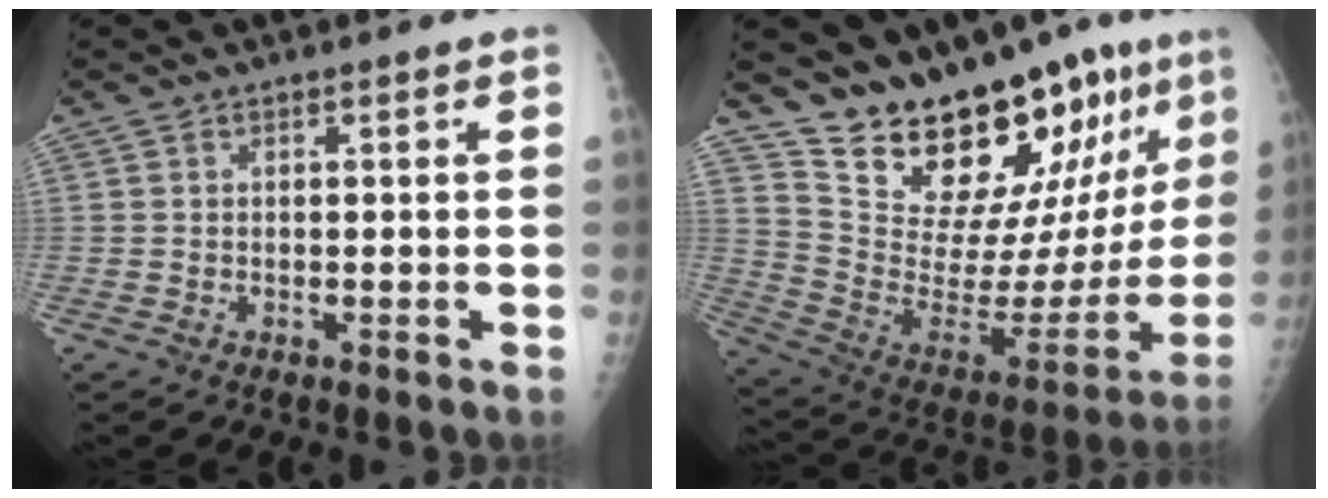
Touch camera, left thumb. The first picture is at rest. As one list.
[{"total": 24.1, "force": [19.1, 6.7, 13.0], "torque": [-0.157, -0.129, 0.299]}]